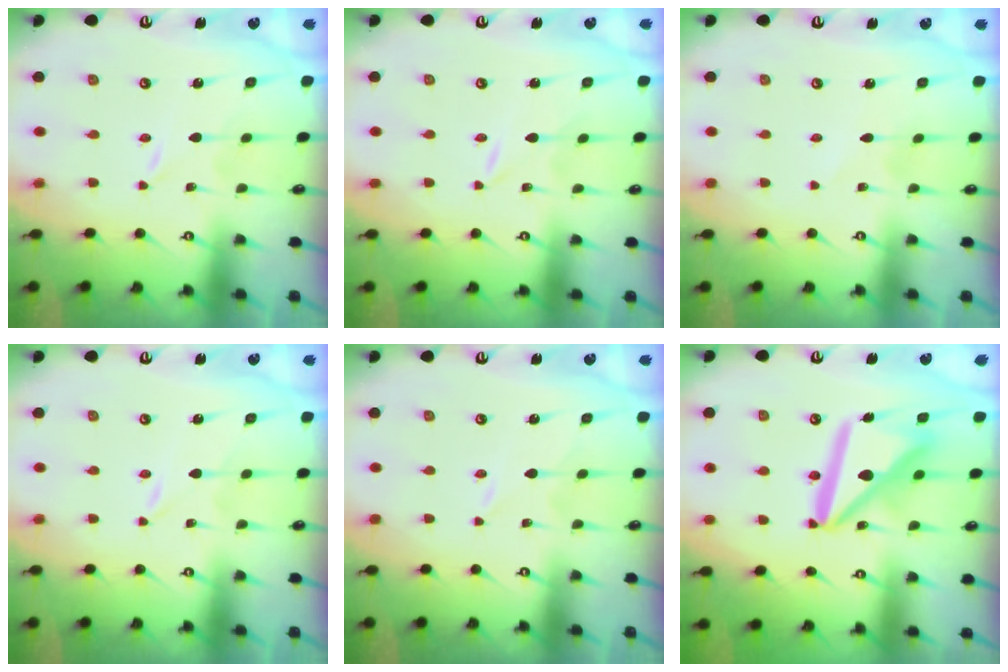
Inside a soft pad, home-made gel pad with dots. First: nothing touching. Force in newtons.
{"total": 0.0}
{"total": 2.9, "press": 2.8, "slide": 0.4}
{"total": 0.0}
{"total": 1.6, "press": 1.5, "slide": 0.2}
{"total": 15.2, "press": 15.1, "slide": 1.9}